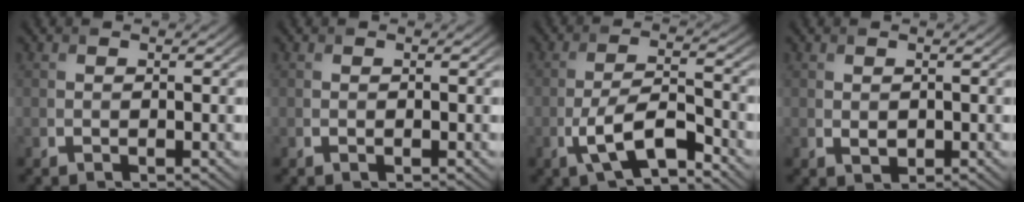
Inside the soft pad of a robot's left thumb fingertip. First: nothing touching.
{"total": 0.0}
{"total": 6.8, "force": [-3.7, 2.1, 5.3], "torque": [-0.110, 0.003, -0.073]}
{"total": 0.8, "force": [0.1, 0.6, 0.5], "torque": [-0.011, -0.006, 0.007]}